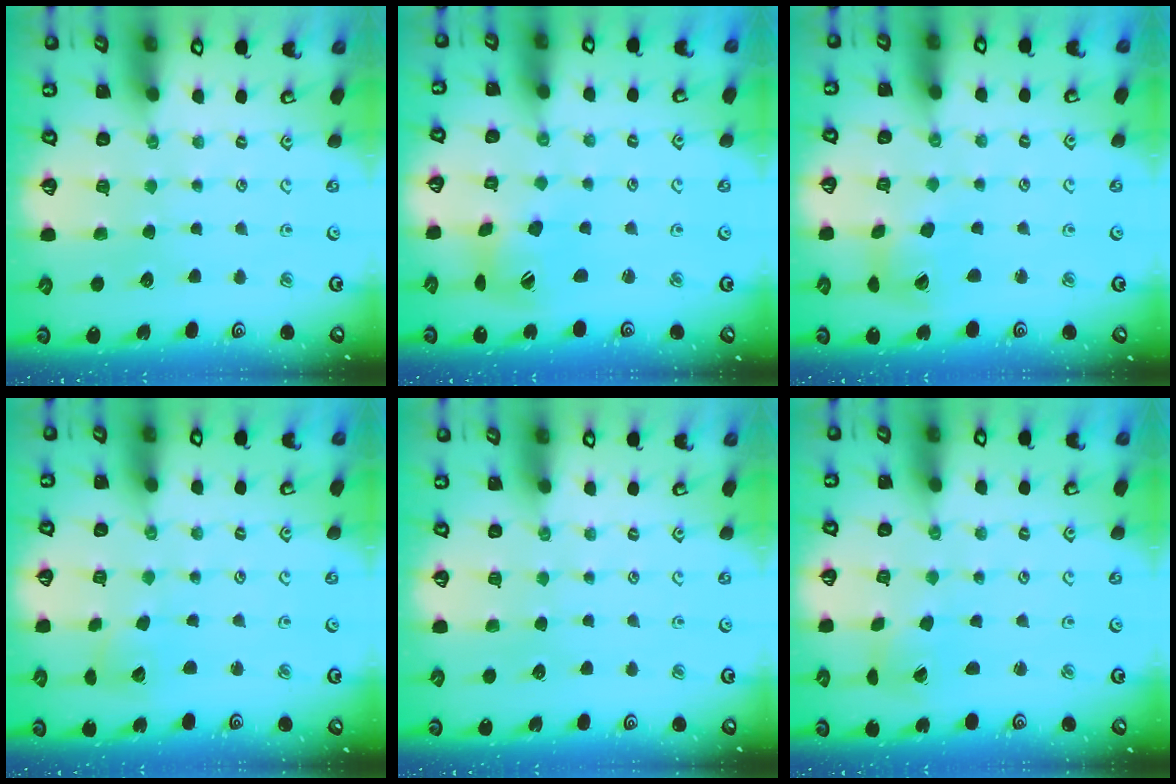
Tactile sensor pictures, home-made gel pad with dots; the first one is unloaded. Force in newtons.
{"total": 9.1, "press": 9.1, "slide": 0.9}
{"total": 6.7, "press": 6.6, "slide": 0.9}
{"total": 2.8, "press": 2.8, "slide": 0.4}
{"total": 0.0}
{"total": 1.6, "press": 1.6, "slide": 0.2}